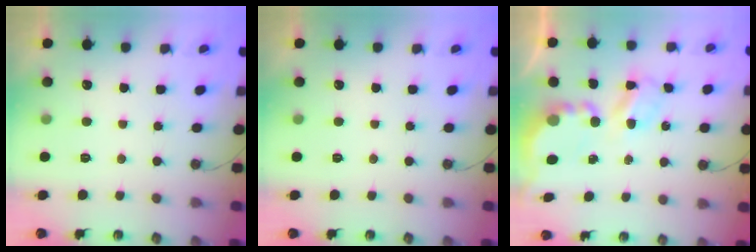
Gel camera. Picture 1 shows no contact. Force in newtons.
{"total": 0.0}
{"total": 5.5, "press": 5.5, "slide": 0.3}